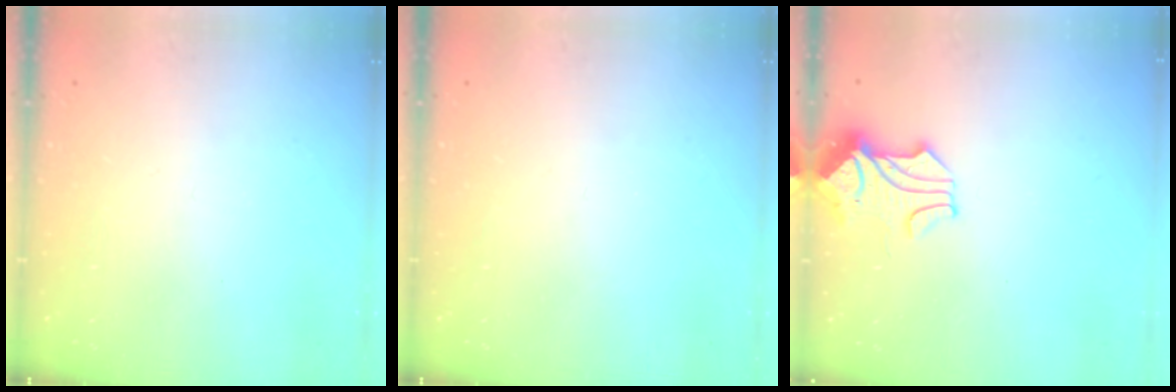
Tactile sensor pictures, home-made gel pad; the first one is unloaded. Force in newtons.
{"total": 0.0}
{"total": 1.4, "press": 0.6, "slide": 1.2}